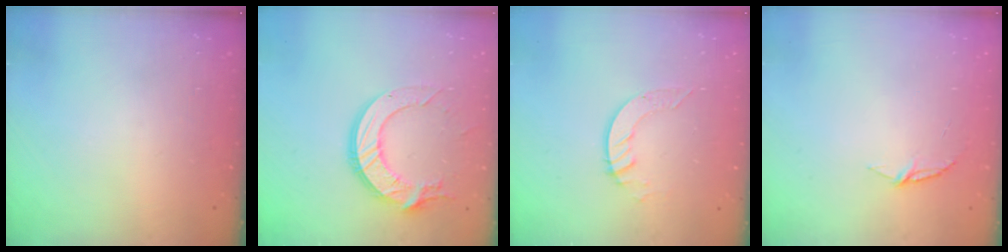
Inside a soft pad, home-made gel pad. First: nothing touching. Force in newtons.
{"total": 13.5, "press": 13.4, "slide": 1.6}
{"total": 4.0, "press": 4.0, "slide": 0.2}
{"total": 5.1, "press": 5.1, "slide": 0.5}